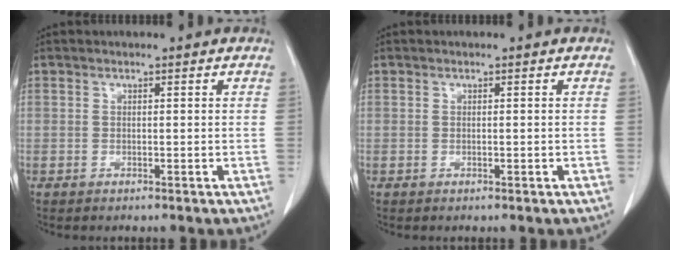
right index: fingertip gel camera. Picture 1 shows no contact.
{"total": 0.7, "force": [-0.2, 0.3, 0.6], "torque": [-0.020, 0.003, 0.001]}